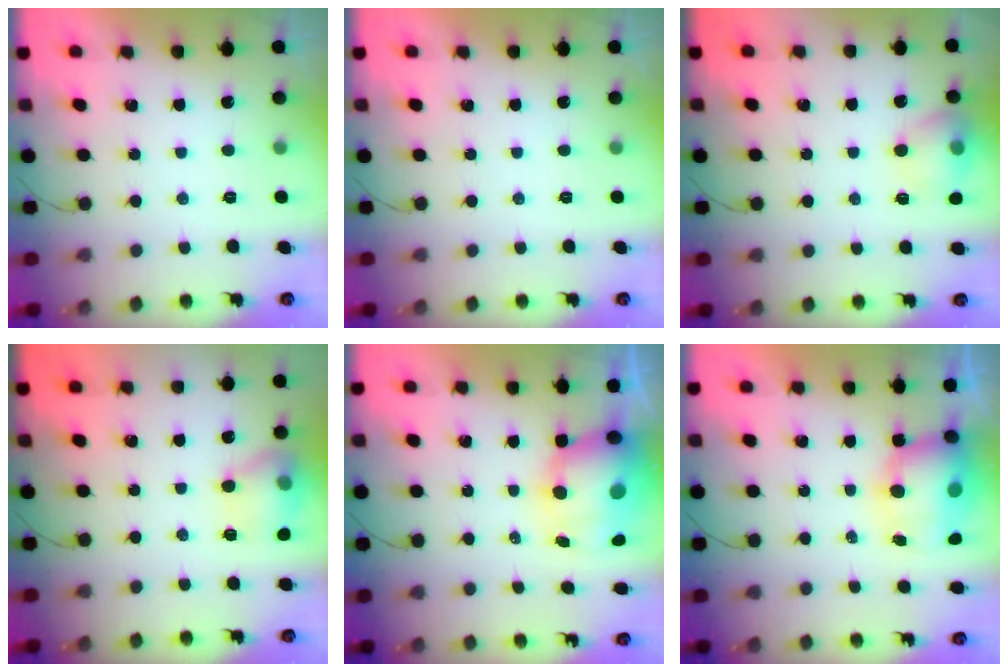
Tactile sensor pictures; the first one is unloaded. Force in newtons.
{"total": 0.0}
{"total": 12.0, "press": 11.9, "slide": 1.6}
{"total": 13.3, "press": 13.2, "slide": 1.0}
{"total": 12.5, "press": 12.1, "slide": 3.4}
{"total": 10.4, "press": 10.2, "slide": 2.1}